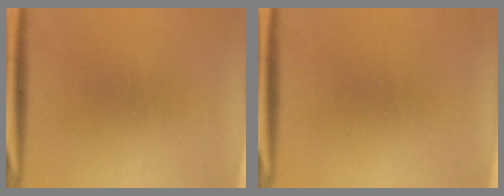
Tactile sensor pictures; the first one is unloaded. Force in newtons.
{"total": 1.4}